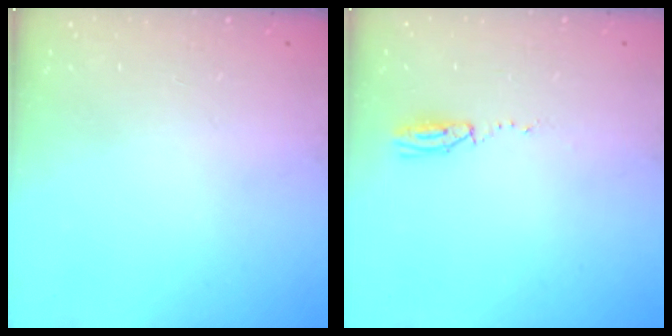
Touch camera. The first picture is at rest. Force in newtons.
{"total": 3.5, "press": 2.8, "slide": 2.2}